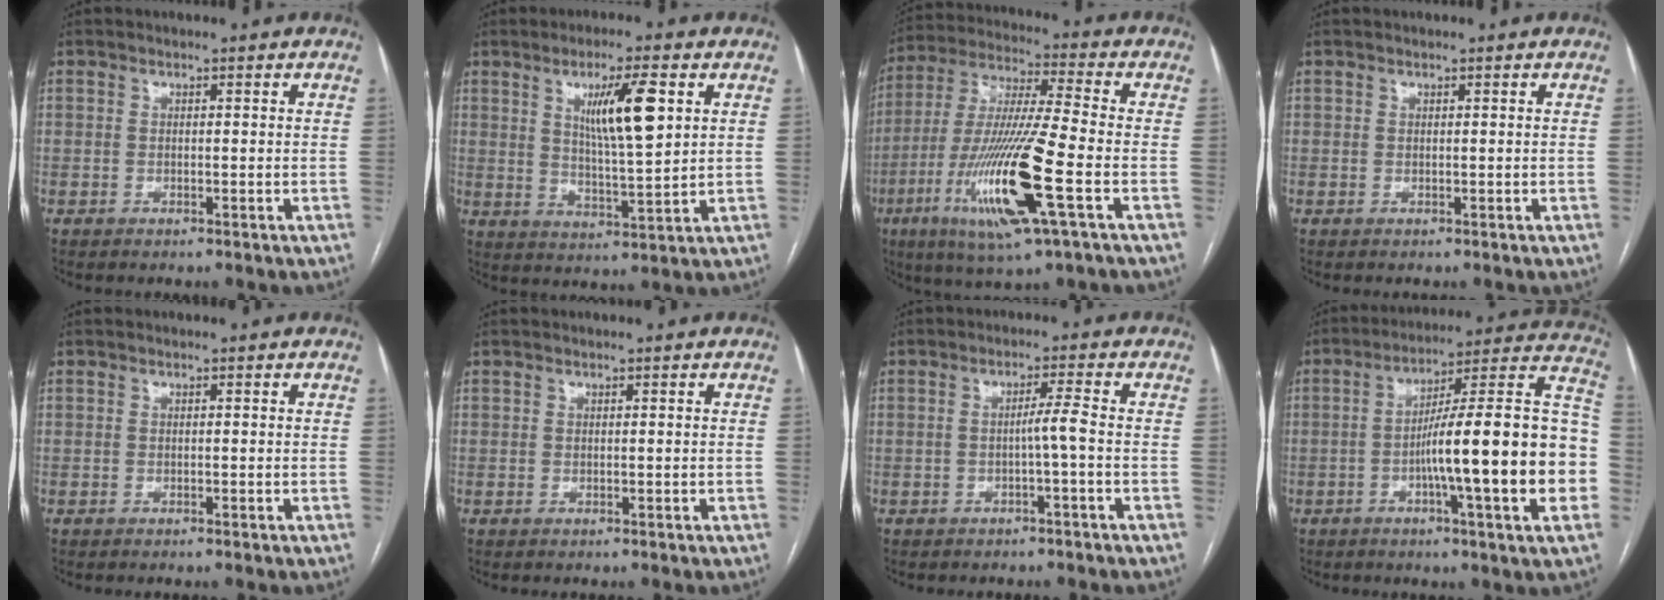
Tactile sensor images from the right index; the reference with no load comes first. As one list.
[{"total": 9.9, "force": [3.5, 1.1, 9.2], "torque": [-0.156, -0.003, 0.063]}, {"total": 18.2, "force": [-6.3, 0.7, 17.1], "torque": [-0.357, -0.025, -0.117]}, {"total": 0.0}, {"total": 0.0}, {"total": 0.0}, {"total": 2.6, "force": [-0.8, -0.6, 2.5], "torque": [-0.039, 0.001, -0.014]}, {"total": 22.1, "force": [-4.1, 1.1, 21.7], "torque": [-0.249, 0.025, -0.063]}]